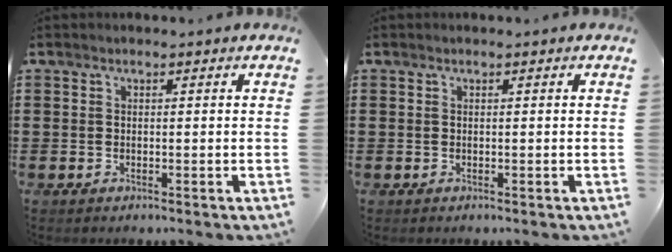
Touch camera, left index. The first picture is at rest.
{"total": 0.0}